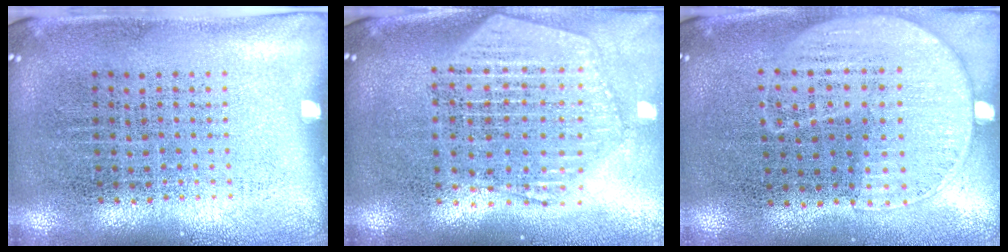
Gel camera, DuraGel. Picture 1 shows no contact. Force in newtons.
{"total": 2.4, "press": 2.1, "slide": 1.3}
{"total": 1.2, "press": 1.0, "slide": 0.6}